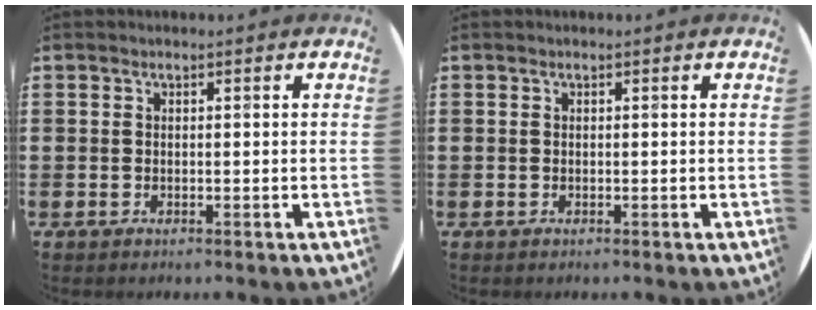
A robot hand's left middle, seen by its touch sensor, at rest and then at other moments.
{"total": 0.0}